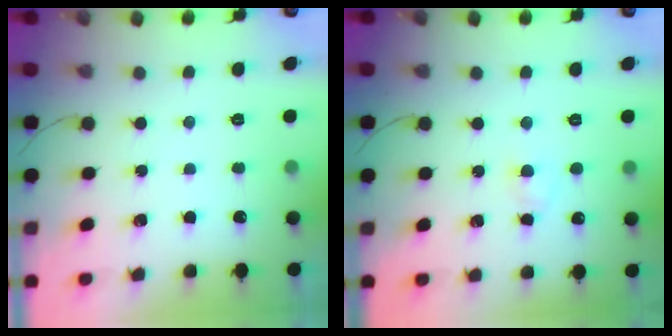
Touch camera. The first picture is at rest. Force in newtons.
{"total": 2.2, "press": 2.0, "slide": 1.0}